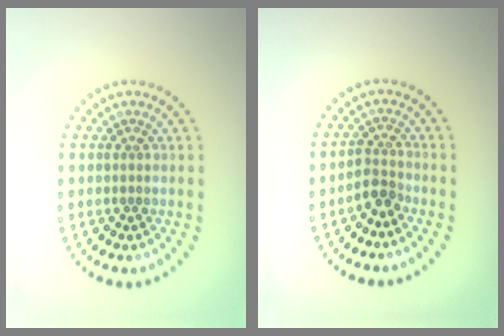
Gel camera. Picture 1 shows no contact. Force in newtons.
{"total": 2.3, "press": 1.8, "slide": 1.4}